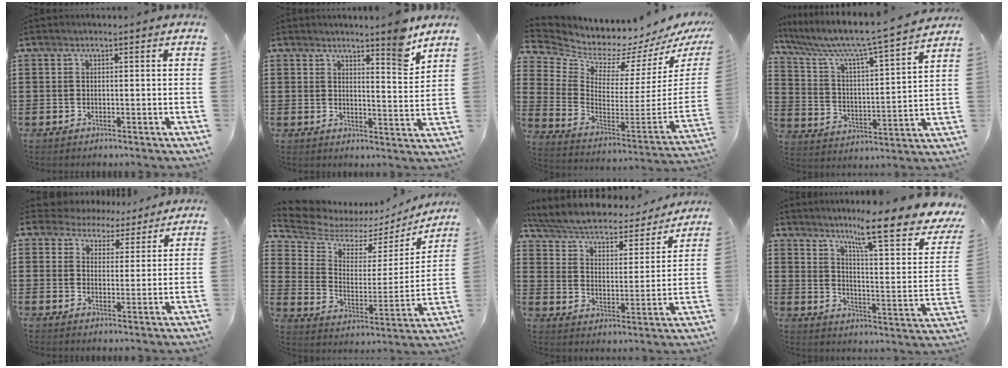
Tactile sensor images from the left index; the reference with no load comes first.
{"total": 6.8, "force": [5.8, 0.5, 3.5], "torque": [-0.051, -0.034, 0.097]}
{"total": 4.7, "force": [4.6, 1.0, 0.3], "torque": [-0.034, -0.072, 0.071]}
{"total": 7.6, "force": [6.6, 0.0, 3.9], "torque": [-0.105, -0.052, 0.100]}
{"total": 5.1, "force": [4.7, 2.0, 0.0], "torque": [-0.028, -0.017, 0.084]}
{"total": 6.1, "force": [5.6, 2.4, 0.8], "torque": [-0.056, -0.042, 0.094]}
{"total": 4.9, "force": [4.3, 0.9, 2.1], "torque": [-0.062, -0.033, 0.067]}
{"total": 12.0, "force": [9.1, 0.6, 7.9], "torque": [-0.132, -0.062, 0.138]}